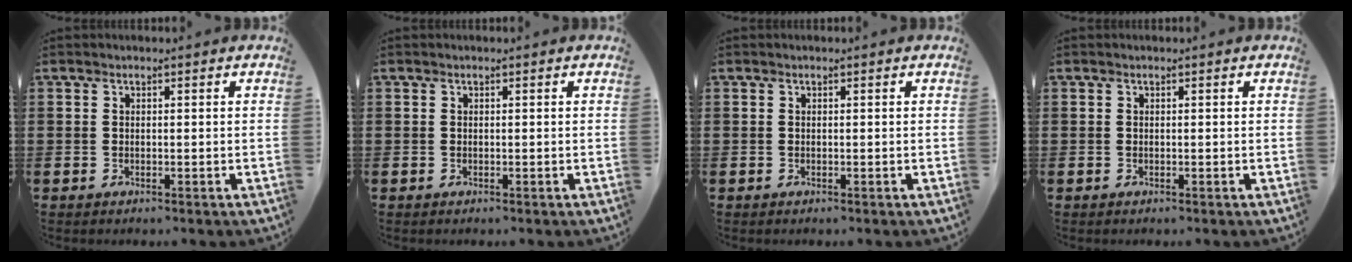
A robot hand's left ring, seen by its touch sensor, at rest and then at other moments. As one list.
[{"total": 0.0}, {"total": 0.0}, {"total": 0.0}]